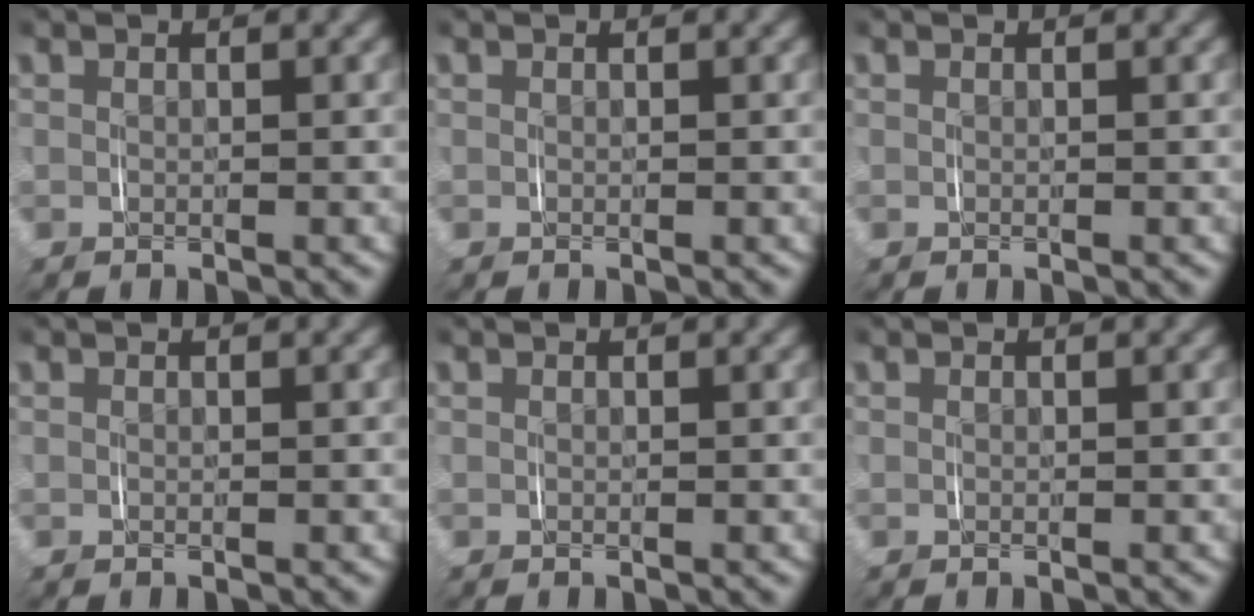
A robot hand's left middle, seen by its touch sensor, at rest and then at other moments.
{"total": 0.0}
{"total": 0.0}
{"total": 0.0}
{"total": 0.0}
{"total": 0.0}